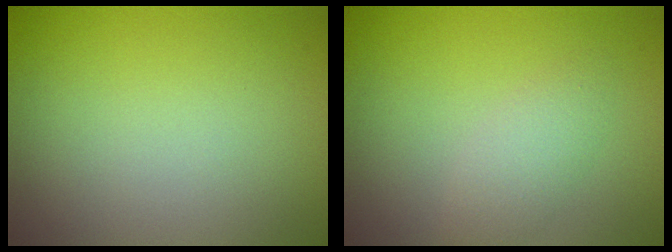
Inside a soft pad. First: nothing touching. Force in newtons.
{"total": 1.9, "press": 1.9, "slide": 0.1}